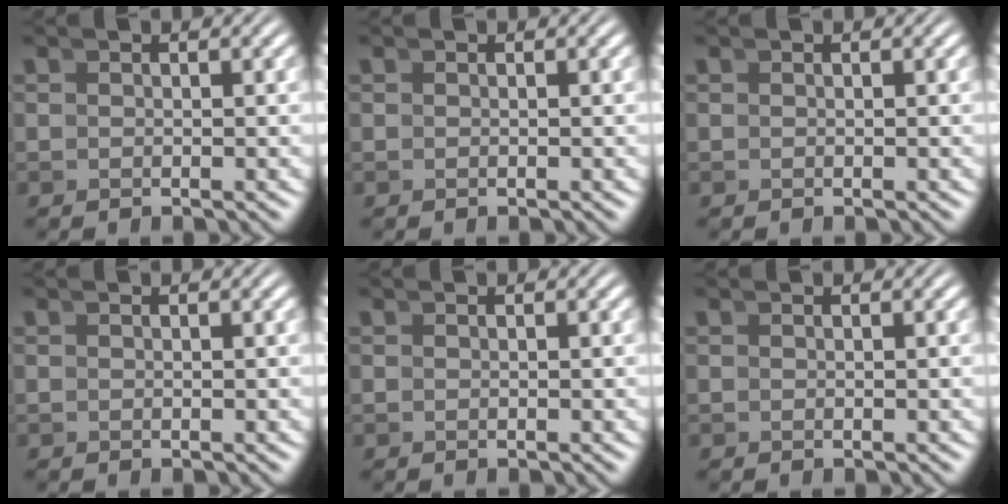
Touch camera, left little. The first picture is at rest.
{"total": 0.0}
{"total": 0.0}
{"total": 0.0}
{"total": 0.0}
{"total": 0.0}